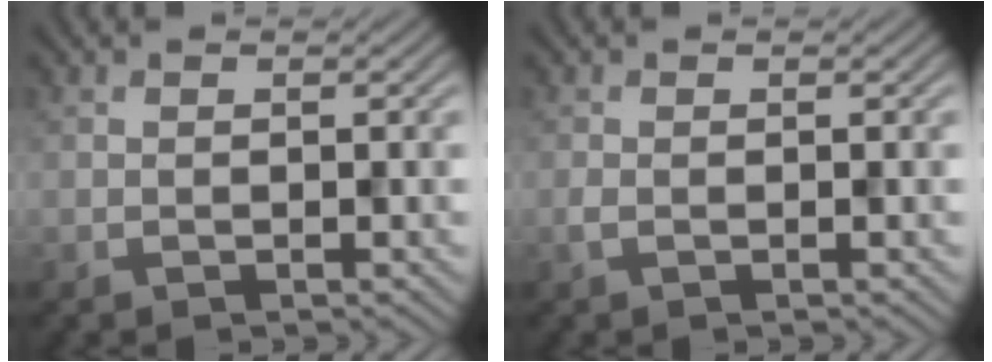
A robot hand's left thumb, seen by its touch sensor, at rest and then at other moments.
{"total": 0.8, "force": [-0.2, 0.3, 0.7], "torque": [-0.020, -0.001, -0.006]}